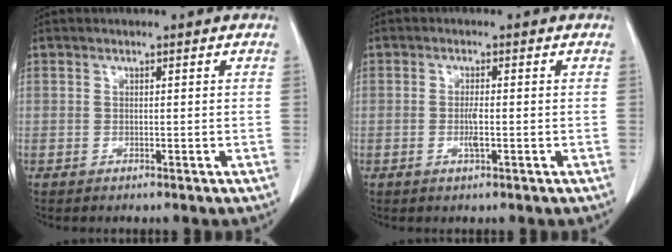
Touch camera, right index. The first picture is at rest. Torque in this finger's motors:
{"motor_torque": [0.56, -0.17, 0.36, 0.09]}